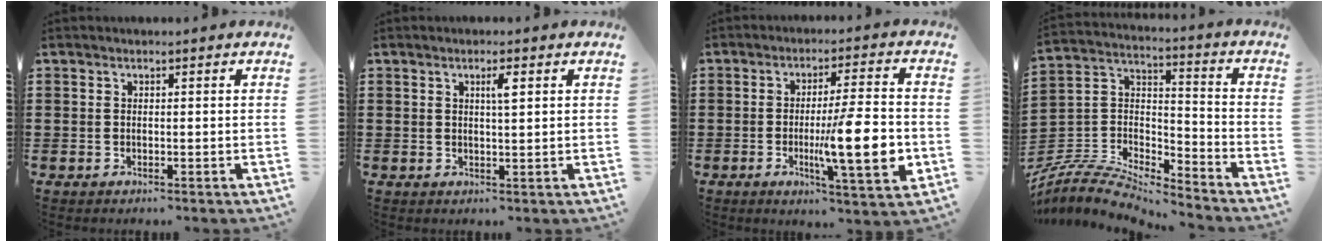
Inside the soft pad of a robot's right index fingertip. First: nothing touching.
{"total": 2.4, "force": [0.9, 0.3, 2.2], "torque": [-0.035, 0.000, 0.011]}
{"total": 13.0, "force": [-2.3, 2.2, 12.6], "torque": [-0.194, -0.019, -0.042]}
{"total": 7.9, "force": [-7.4, 1.3, 2.2], "torque": [-0.061, 0.000, -0.155]}